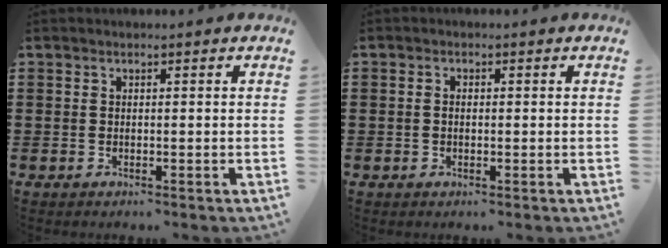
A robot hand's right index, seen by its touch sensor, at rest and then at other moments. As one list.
[{"total": 0.9, "force": [0.0, 0.5, 0.7], "torque": [-0.017, 0.002, -0.001]}]